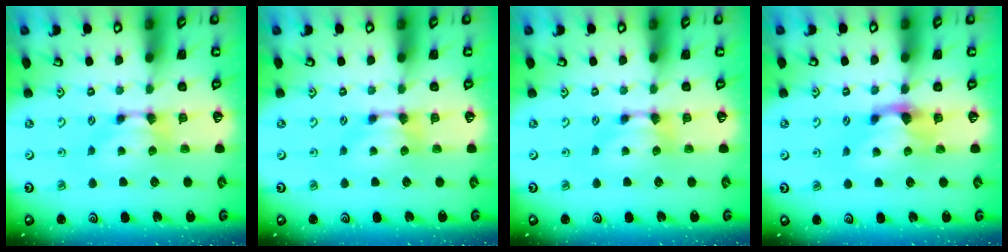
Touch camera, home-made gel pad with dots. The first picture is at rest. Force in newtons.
{"total": 0.0}
{"total": 0.0}
{"total": 1.6, "press": 1.2, "slide": 1.1}